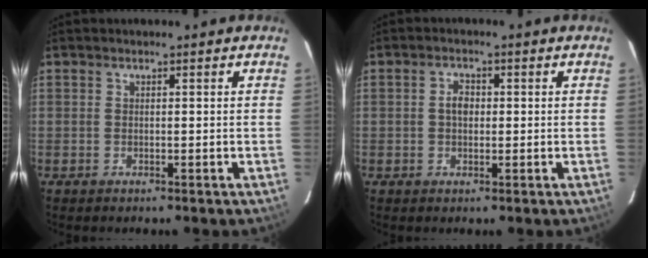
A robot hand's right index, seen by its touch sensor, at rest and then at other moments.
{"total": 2.5, "force": [0.1, 1.8, 1.8], "torque": [-0.032, 0.008, 0.000]}